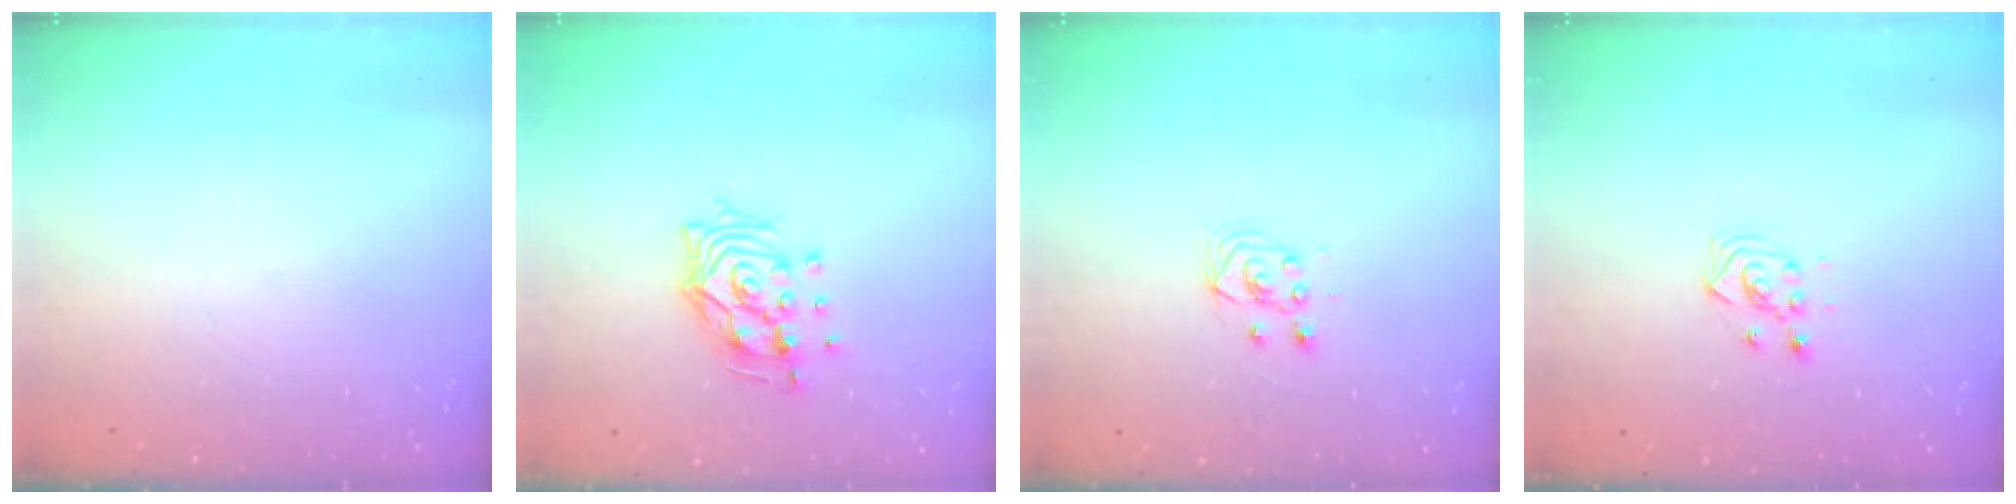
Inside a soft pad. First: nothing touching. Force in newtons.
{"total": 12.8, "press": 12.7, "slide": 1.6}
{"total": 2.9, "press": 2.7, "slide": 1.0}
{"total": 2.9, "press": 2.9, "slide": 0.3}